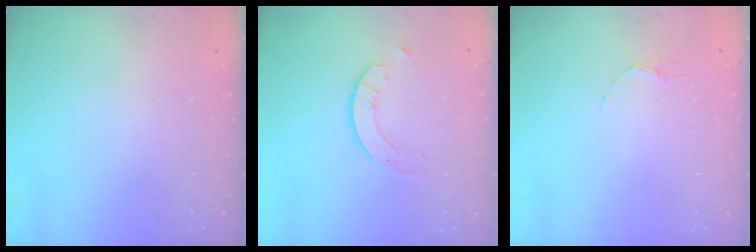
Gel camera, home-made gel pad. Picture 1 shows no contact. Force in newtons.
{"total": 2.7, "press": 2.7, "slide": 0.2}
{"total": 3.5, "press": 3.4, "slide": 0.4}